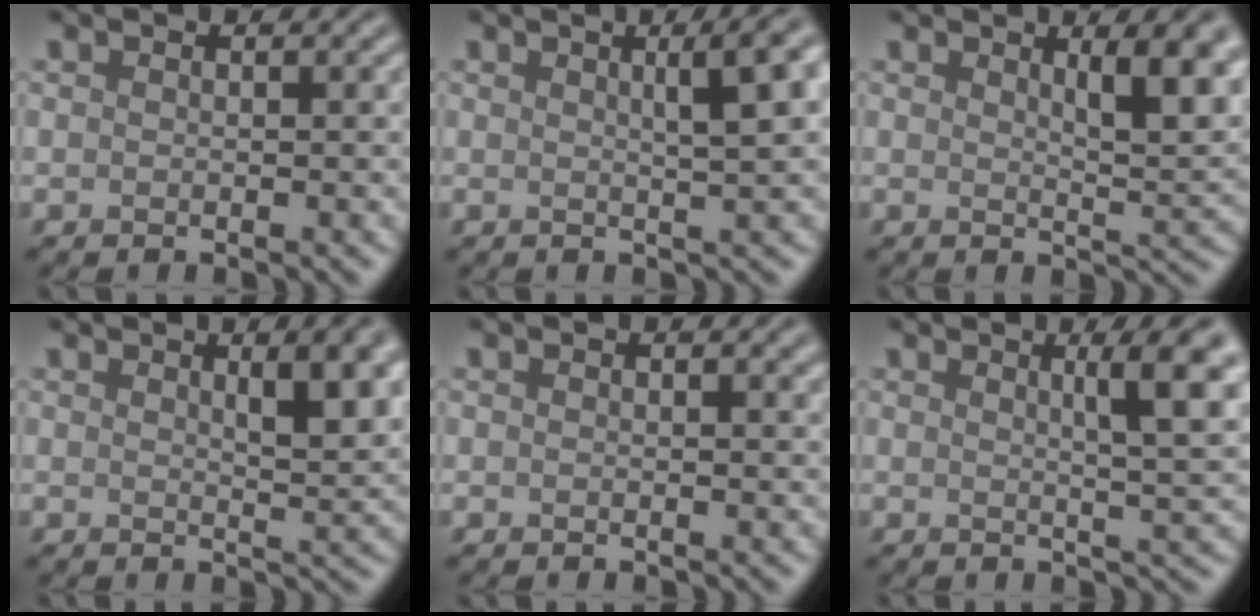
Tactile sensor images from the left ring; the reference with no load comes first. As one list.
[{"total": 5.4, "force": [1.7, 1.5, 4.9], "torque": [-0.040, 0.020, 0.014]}, {"total": 5.5, "force": [2.2, 1.7, 4.7], "torque": [-0.053, -0.004, 0.034]}, {"total": 5.1, "force": [1.9, 1.6, 4.5], "torque": [-0.046, 0.004, 0.027]}, {"total": 0.5, "force": [0.4, 0.1, 0.3], "torque": [-0.001, 0.001, 0.006]}, {"total": 5.6, "force": [1.8, 1.0, 5.2], "torque": [-0.059, 0.005, 0.025]}]